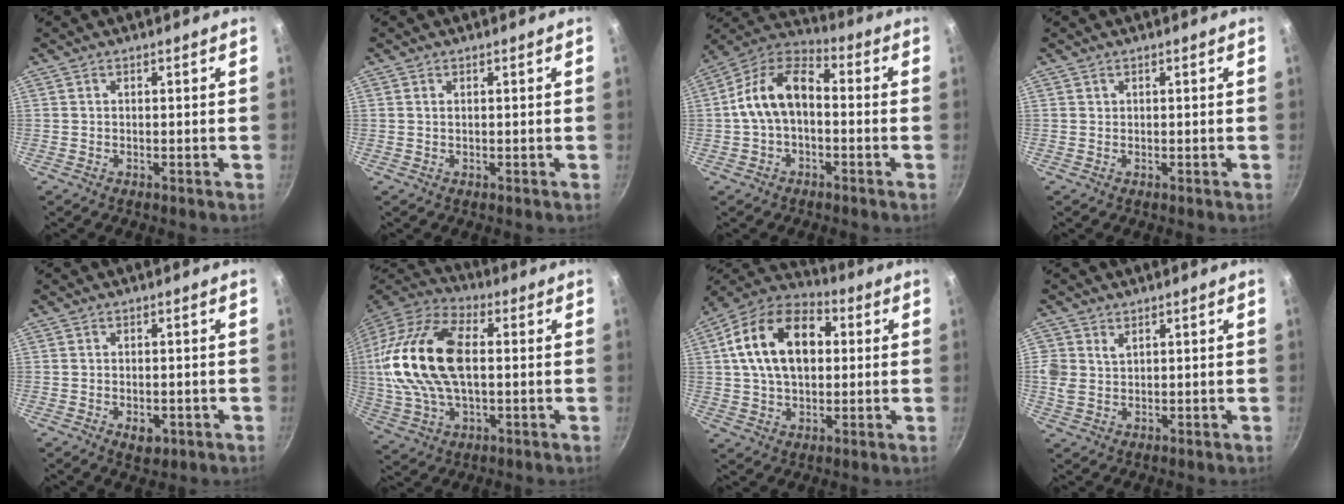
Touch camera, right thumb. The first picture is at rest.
{"total": 0.6, "force": [0.2, 0.3, 0.5], "torque": [-0.008, 0.001, 0.004]}
{"total": 12.3, "force": [-0.7, 7.5, 9.8], "torque": [-0.161, 0.050, -0.029]}
{"total": 0.0}
{"total": 3.7, "force": [-1.2, 2.3, 2.7], "torque": [-0.031, 0.003, -0.011]}
{"total": 22.4, "force": [1.9, 12.6, 18.4], "torque": [-0.364, 0.025, 0.027]}
{"total": 18.6, "force": [3.6, 12.1, 13.7], "torque": [-0.209, 0.024, 0.045]}
{"total": 4.9, "force": [1.9, 3.7, 2.6], "torque": [-0.046, -0.003, 0.041]}